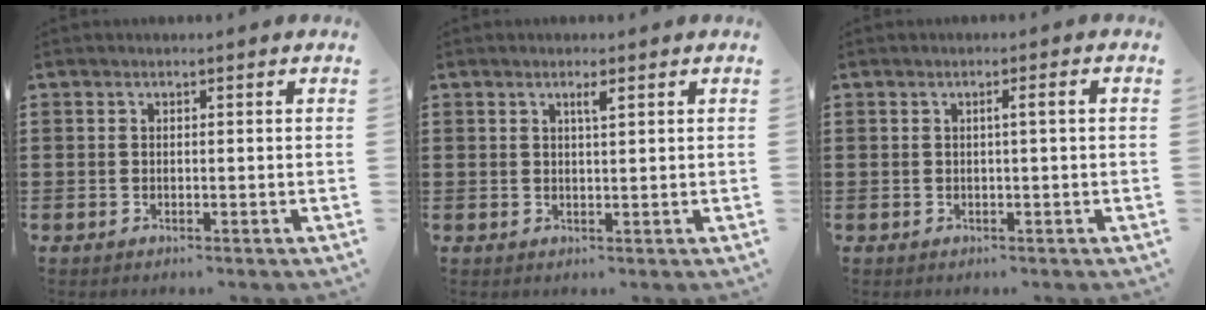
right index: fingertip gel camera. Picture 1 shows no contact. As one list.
[{"total": 1.6, "force": [0.8, 0.1, 1.3], "torque": [-0.027, 0.001, 0.014]}, {"total": 1.6, "force": [0.0, -0.3, 1.6], "torque": [-0.026, -0.003, -0.002]}]